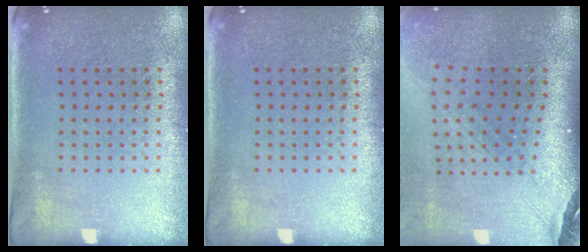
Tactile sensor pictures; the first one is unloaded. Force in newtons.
{"total": 0.0}
{"total": 2.7, "press": 1.9, "slide": 1.9}